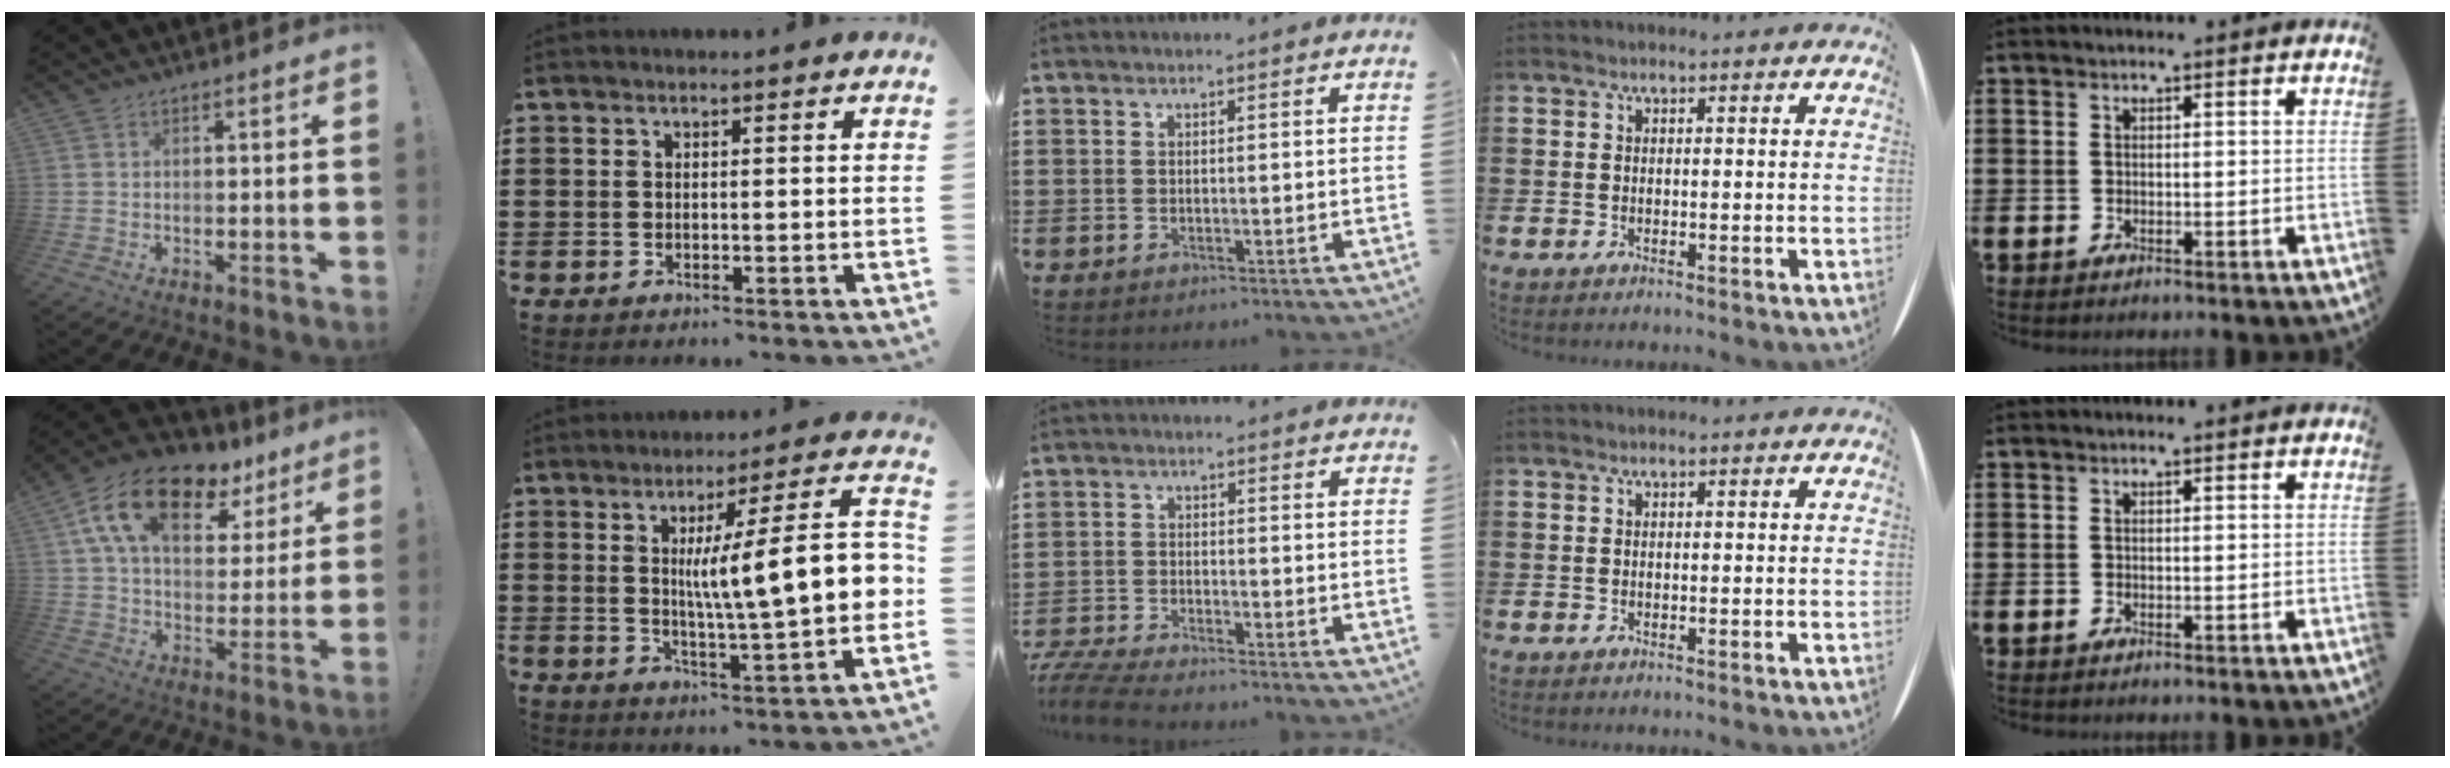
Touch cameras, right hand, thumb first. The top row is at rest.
{"thumb": {"total": 18.3, "force": [10.0, 9.7, 11.9], "torque": [-0.195, -0.046, 0.177]}, "index": {"total": 13.7, "force": [1.4, 2.1, 13.5], "torque": [-0.214, -0.006, 0.019]}, "middle": {"total": 5.0, "force": [-4.8, 0.3, 1.4], "torque": [-0.049, -0.010, -0.102]}}